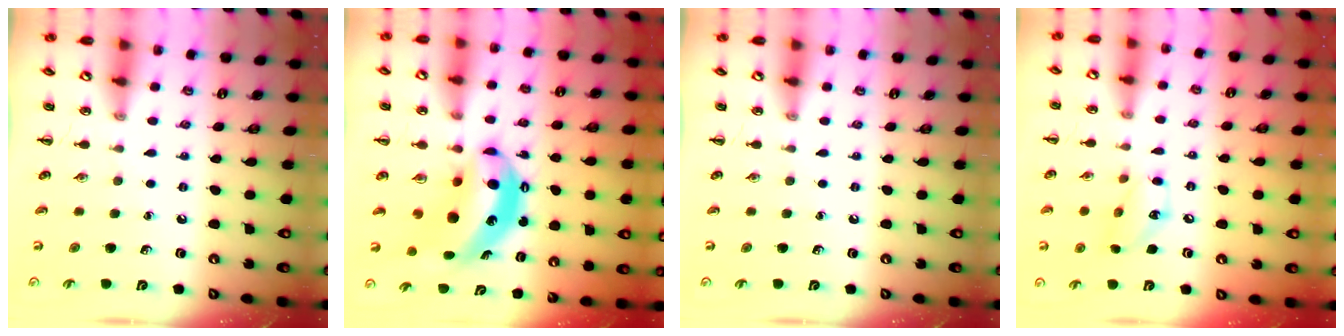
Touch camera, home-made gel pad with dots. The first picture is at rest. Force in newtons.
{"total": 8.6, "press": 8.4, "slide": 1.9}
{"total": 0.0}
{"total": 9.9, "press": 9.8, "slide": 1.3}